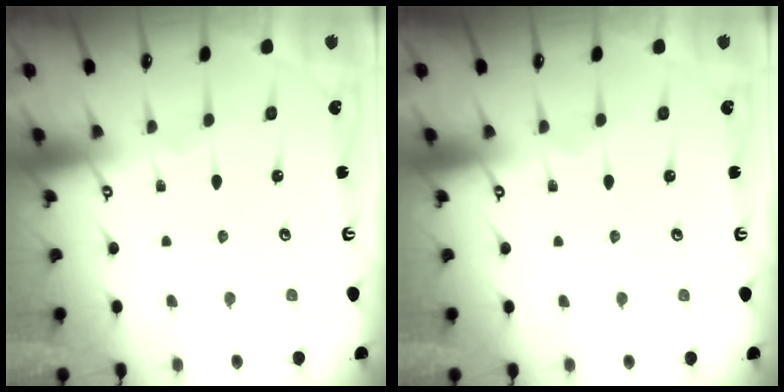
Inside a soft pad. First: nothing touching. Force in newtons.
{"total": 0.0}